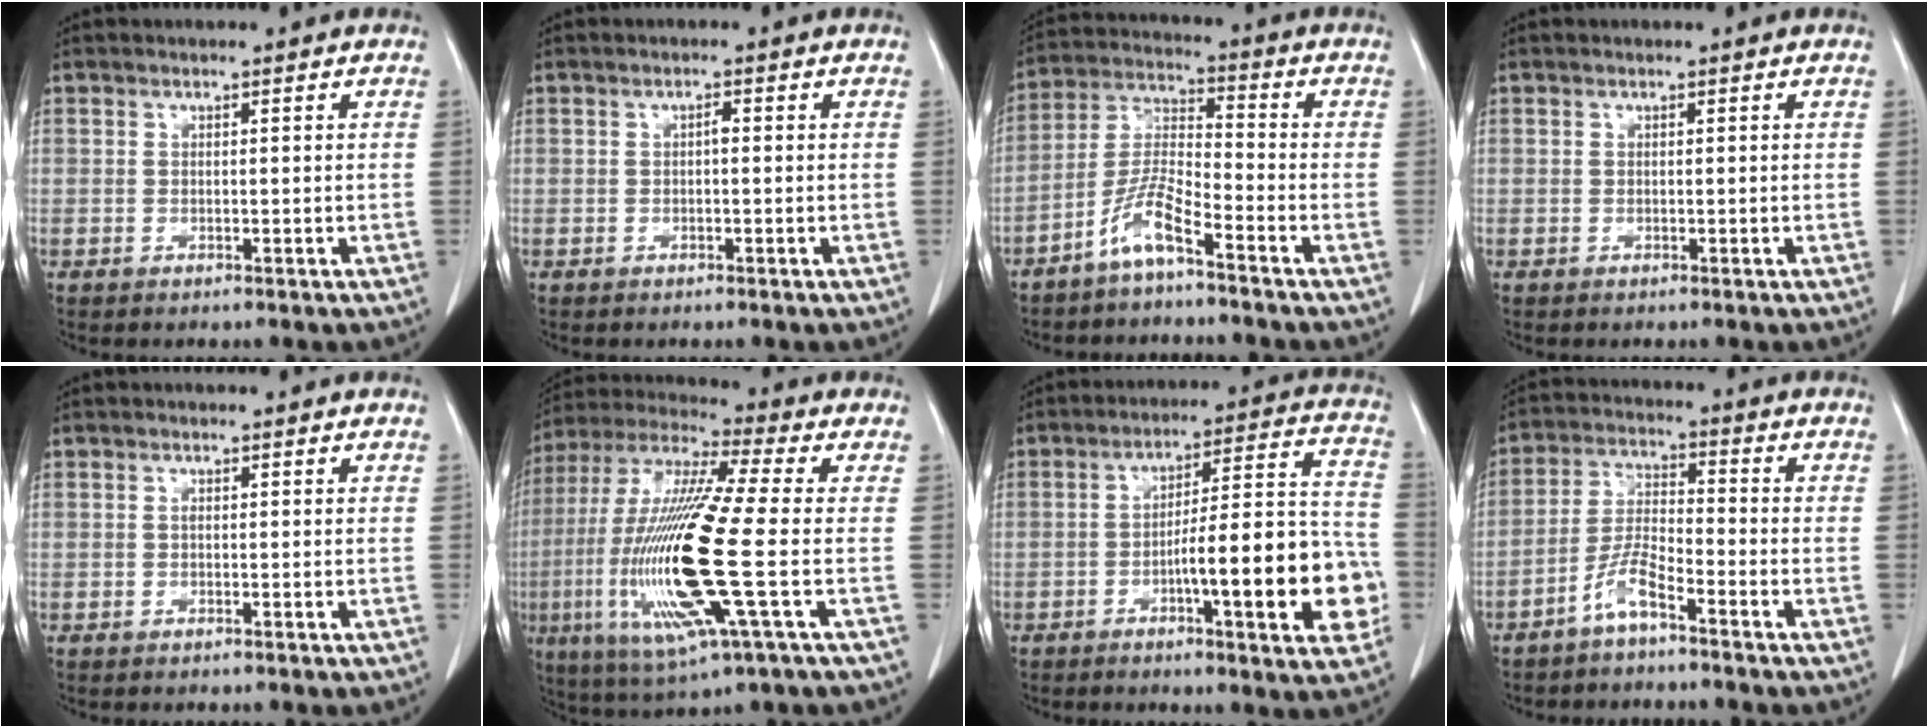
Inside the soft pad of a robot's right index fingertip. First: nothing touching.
{"total": 0.8, "force": [-0.1, 0.2, 0.7], "torque": [-0.014, 0.002, -0.001]}
{"total": 6.9, "force": [-4.8, 0.5, 5.0], "torque": [-0.113, -0.007, -0.100]}
{"total": 0.0}
{"total": 0.0}
{"total": 20.4, "force": [-3.5, 1.1, 20.0], "torque": [-0.432, -0.017, -0.068]}
{"total": 15.4, "force": [-4.4, 2.4, 14.6], "torque": [-0.198, 0.021, -0.059]}
{"total": 5.3, "force": [-3.8, 0.5, 3.7], "torque": [-0.083, 0.000, -0.079]}